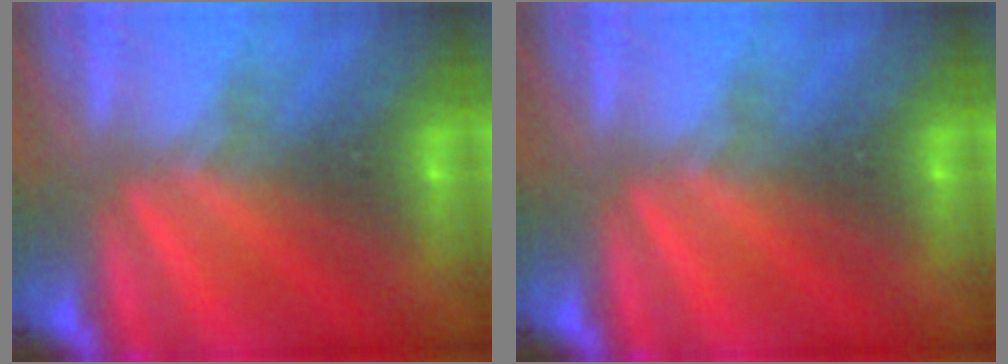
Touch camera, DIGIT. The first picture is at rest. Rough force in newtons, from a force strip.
{"total": 0.0}